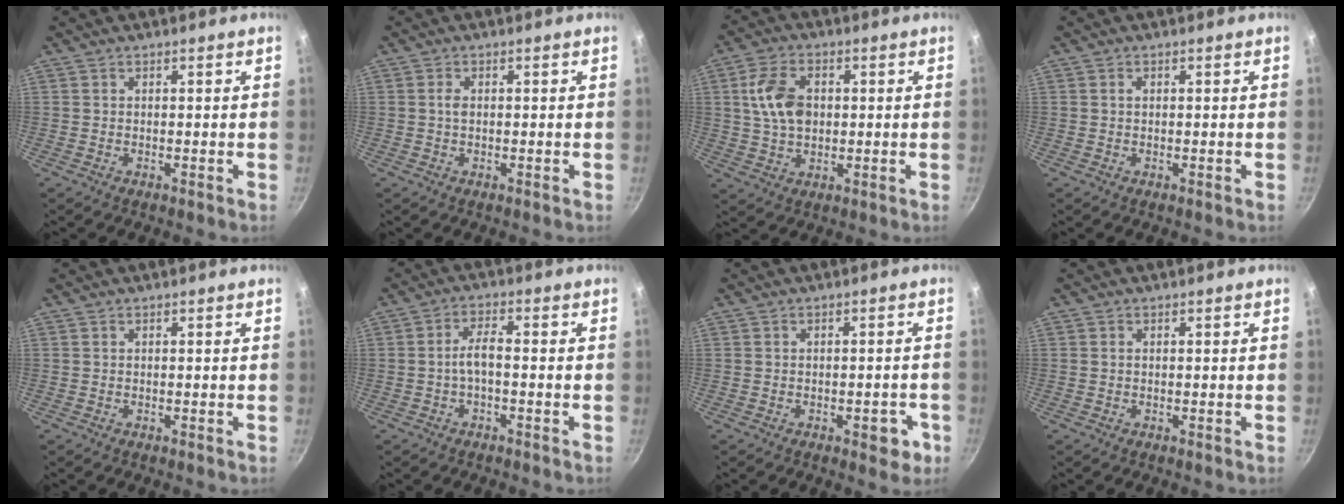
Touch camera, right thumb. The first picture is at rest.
{"total": 1.3, "force": [0.1, 0.8, 1.0], "torque": [-0.019, 0.003, 0.000]}
{"total": 9.6, "force": [1.4, 6.4, 7.1], "torque": [-0.120, 0.004, 0.023]}
{"total": 0.6, "force": [0.1, 0.4, 0.4], "torque": [-0.005, 0.003, 0.002]}
{"total": 0.0}
{"total": 3.8, "force": [-1.2, 1.2, 3.4], "torque": [-0.071, 0.023, -0.028]}
{"total": 4.6, "force": [-1.9, 2.4, 3.5], "torque": [-0.023, 0.015, -0.018]}
{"total": 0.0}